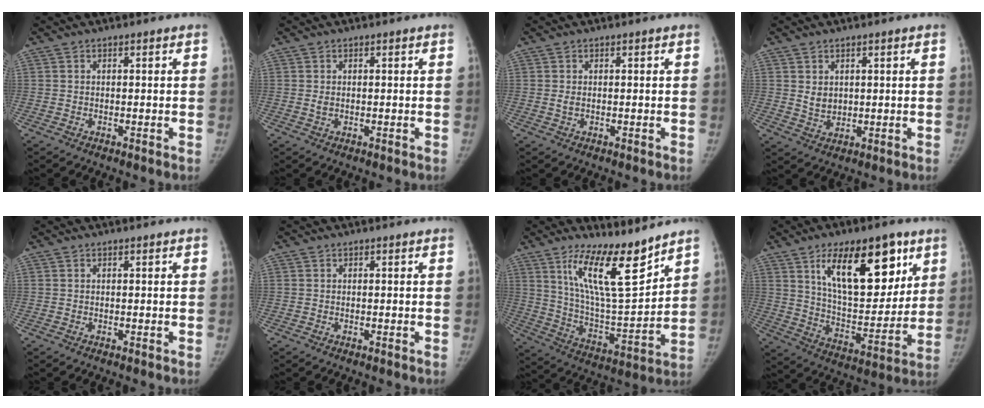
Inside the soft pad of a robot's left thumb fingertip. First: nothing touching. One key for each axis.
{"total": 1.1, "fx": 0.2, "fy": 0.6, "fz": 0.9, "tx": -0.015, "ty": 0.000, "tz": 0.009}
{"total": 1.1, "fx": 0.2, "fy": 0.5, "fz": 1.0, "tx": -0.021, "ty": 0.003, "tz": 0.010}
{"total": 3.4, "fx": 1.1, "fy": 2.4, "fz": 2.0, "tx": -0.025, "ty": -0.013, "tz": 0.029}
{"total": 0.0}
{"total": 0.0}
{"total": 16.6, "fx": 11.2, "fy": 3.9, "fz": 11.6, "tx": -0.174, "ty": -0.082, "tz": 0.210}
{"total": 21.8, "fx": 10.6, "fy": 10.0, "fz": 16.2, "tx": -0.202, "ty": -0.048, "tz": 0.184}